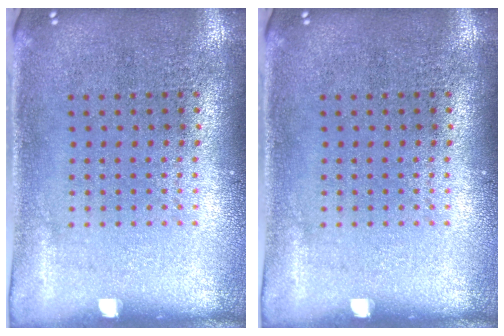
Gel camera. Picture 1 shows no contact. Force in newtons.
{"total": 0.0}